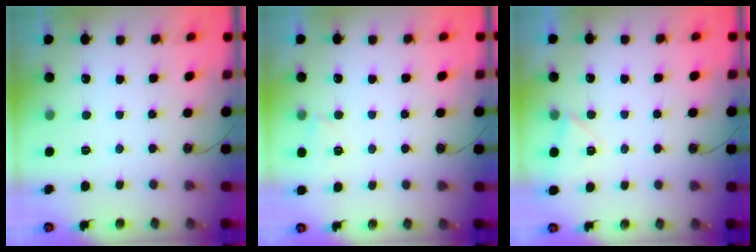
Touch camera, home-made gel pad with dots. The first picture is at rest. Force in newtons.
{"total": 2.7, "press": 2.6, "slide": 0.7}
{"total": 4.8, "press": 4.1, "slide": 2.4}